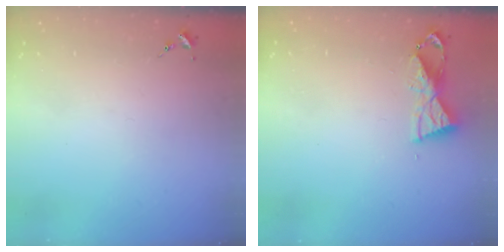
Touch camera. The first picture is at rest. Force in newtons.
{"total": 7.0, "press": 7.0, "slide": 0.5}